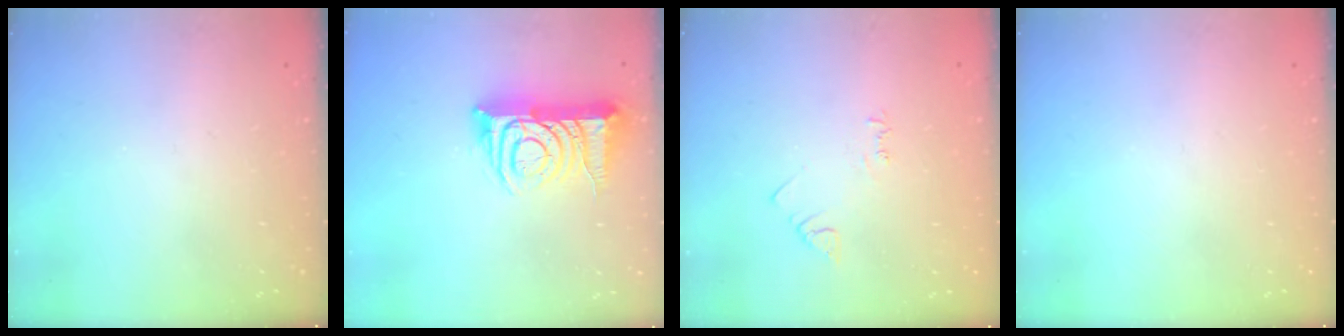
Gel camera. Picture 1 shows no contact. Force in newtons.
{"total": 12.2, "press": 12.1, "slide": 1.4}
{"total": 4.7, "press": 4.7, "slide": 0.7}
{"total": 0.0}